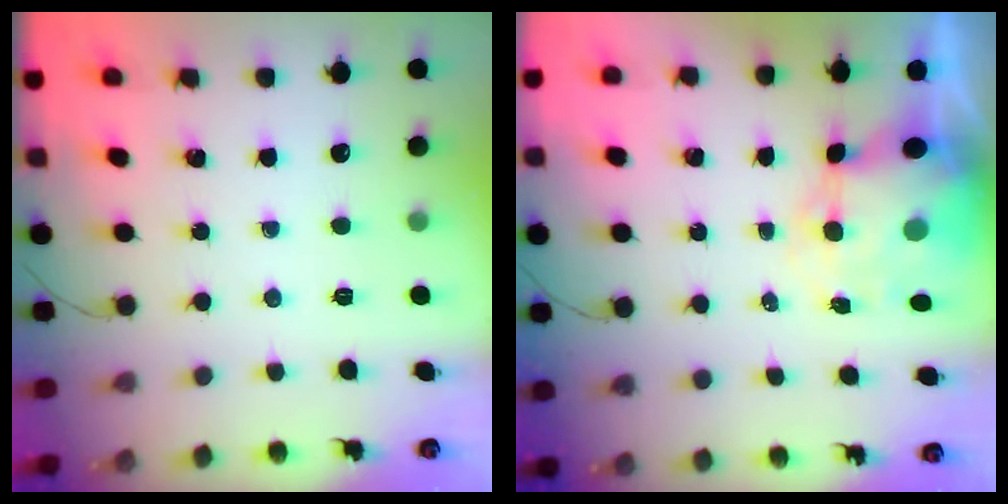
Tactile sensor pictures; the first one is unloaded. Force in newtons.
{"total": 9.4, "press": 9.2, "slide": 2.1}